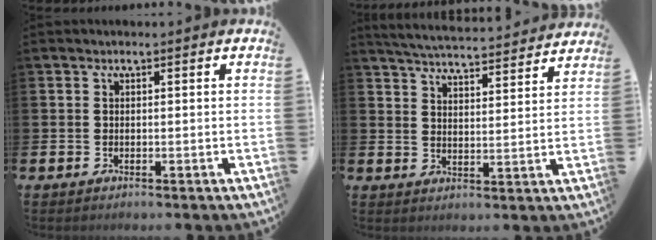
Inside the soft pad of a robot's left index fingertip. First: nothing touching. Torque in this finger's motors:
{"motor_torque": [0.85, -1.28, 0.28, 0.10]}